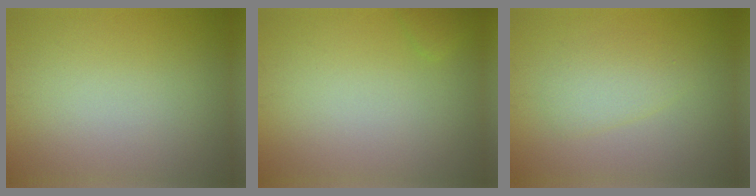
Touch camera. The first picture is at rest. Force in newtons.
{"total": 0.8, "press": 0.8, "slide": 0.1}
{"total": 2.3, "press": 2.3, "slide": 0.2}